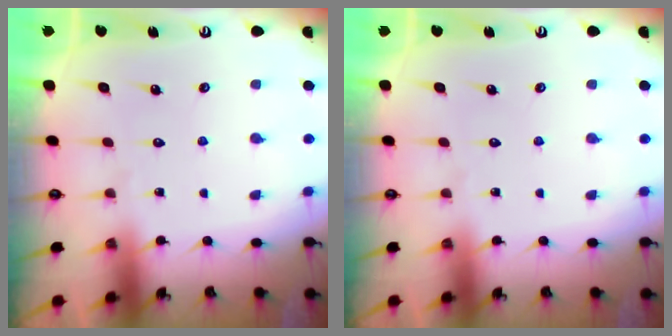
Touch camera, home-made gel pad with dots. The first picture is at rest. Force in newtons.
{"total": 0.0}